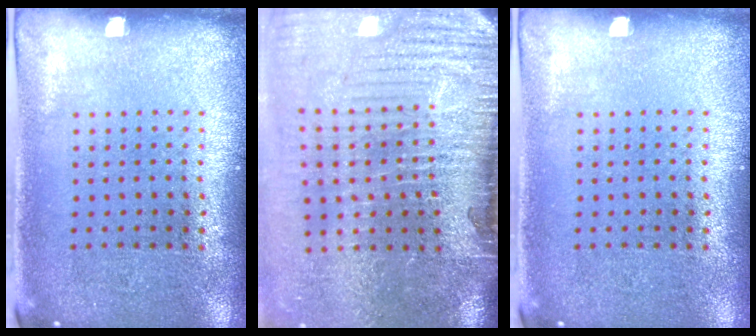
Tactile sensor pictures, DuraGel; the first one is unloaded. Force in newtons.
{"total": 5.4, "press": 4.4, "slide": 3.1}
{"total": 0.0}